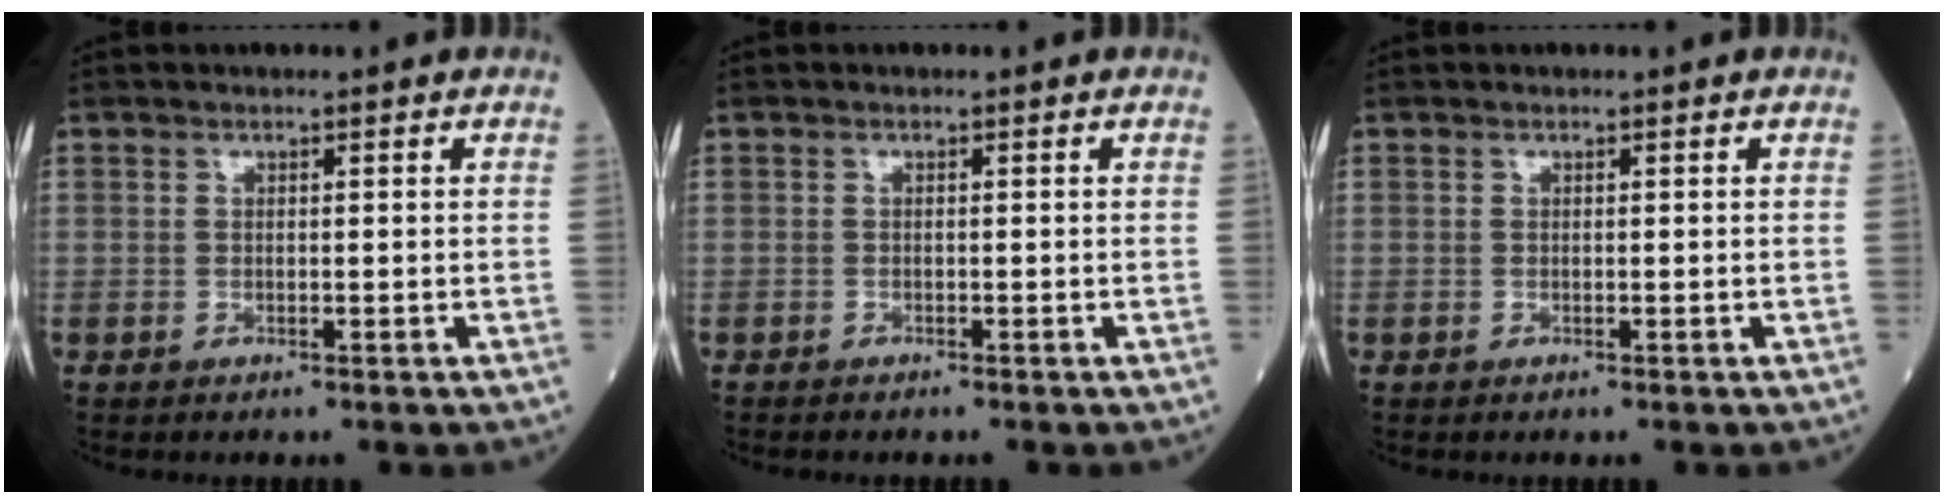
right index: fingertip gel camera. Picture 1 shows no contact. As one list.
[{"total": 0.7, "force": [-0.7, 0.1, 0.2], "torque": [-0.004, -0.001, -0.011]}, {"total": 0.0}]